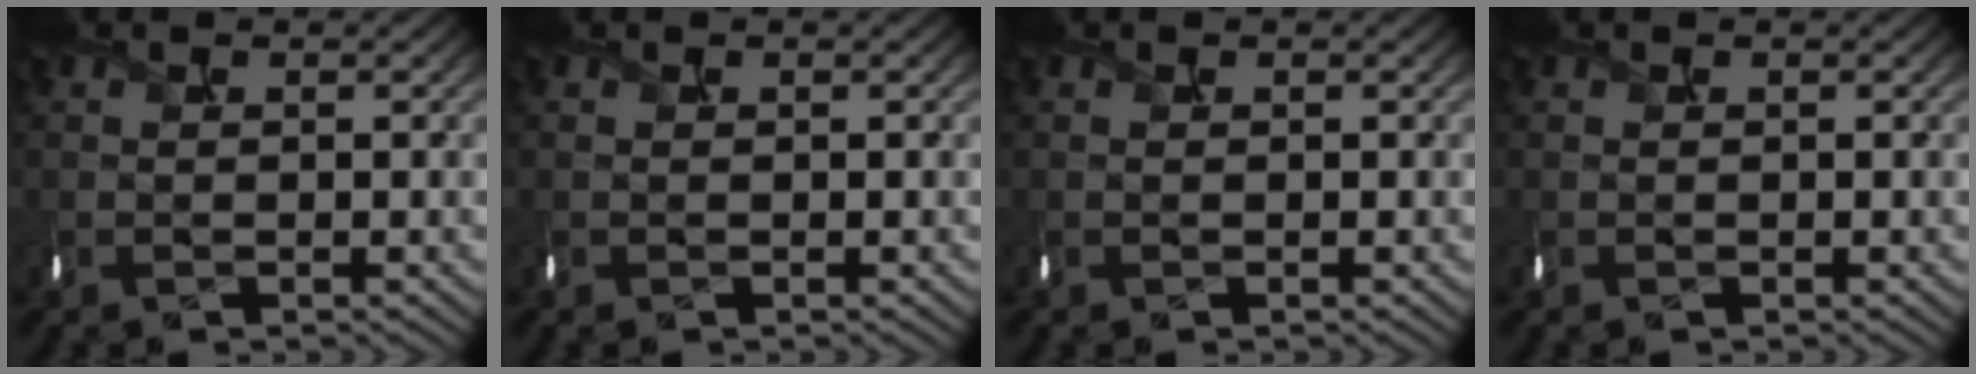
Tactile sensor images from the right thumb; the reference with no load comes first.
{"total": 0.0}
{"total": 0.0}
{"total": 0.0}